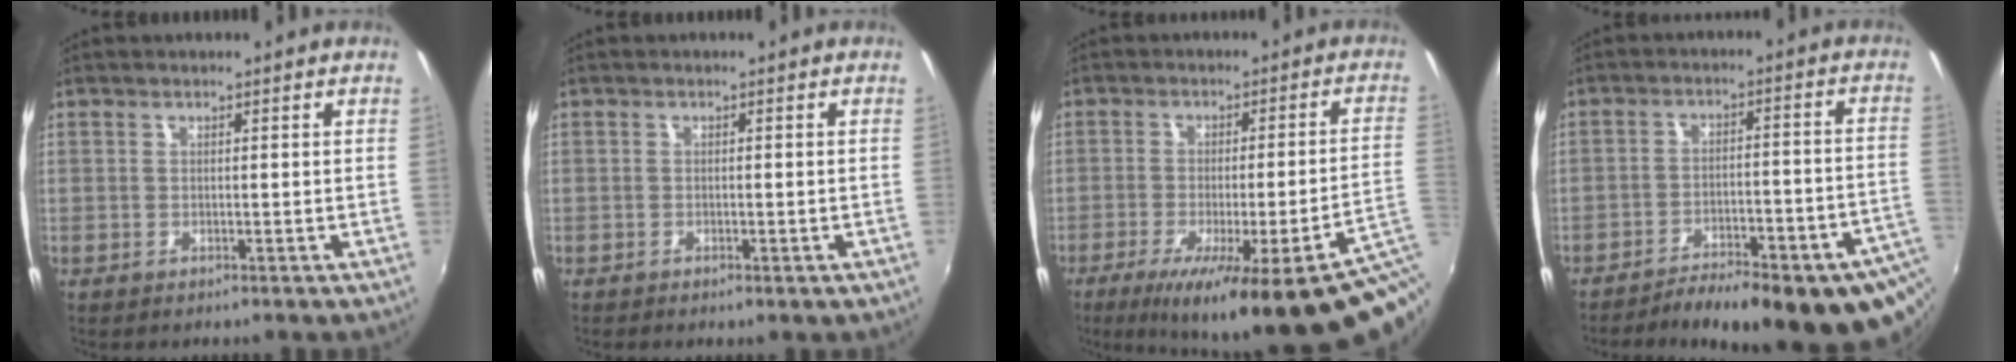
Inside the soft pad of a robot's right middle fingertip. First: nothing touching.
{"total": 1.0, "force": [-0.6, 0.4, 0.7], "torque": [-0.012, -0.004, -0.010]}
{"total": 22.0, "force": [-10.7, 2.4, 19.1], "torque": [-0.279, -0.050, -0.133]}
{"total": 22.6, "force": [-17.1, 5.4, 13.7], "torque": [-0.183, -0.037, -0.221]}